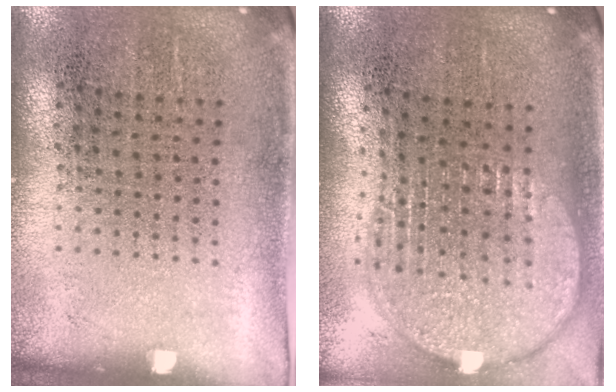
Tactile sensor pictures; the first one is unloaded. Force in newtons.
{"total": 2.0, "press": 1.6, "slide": 1.1}